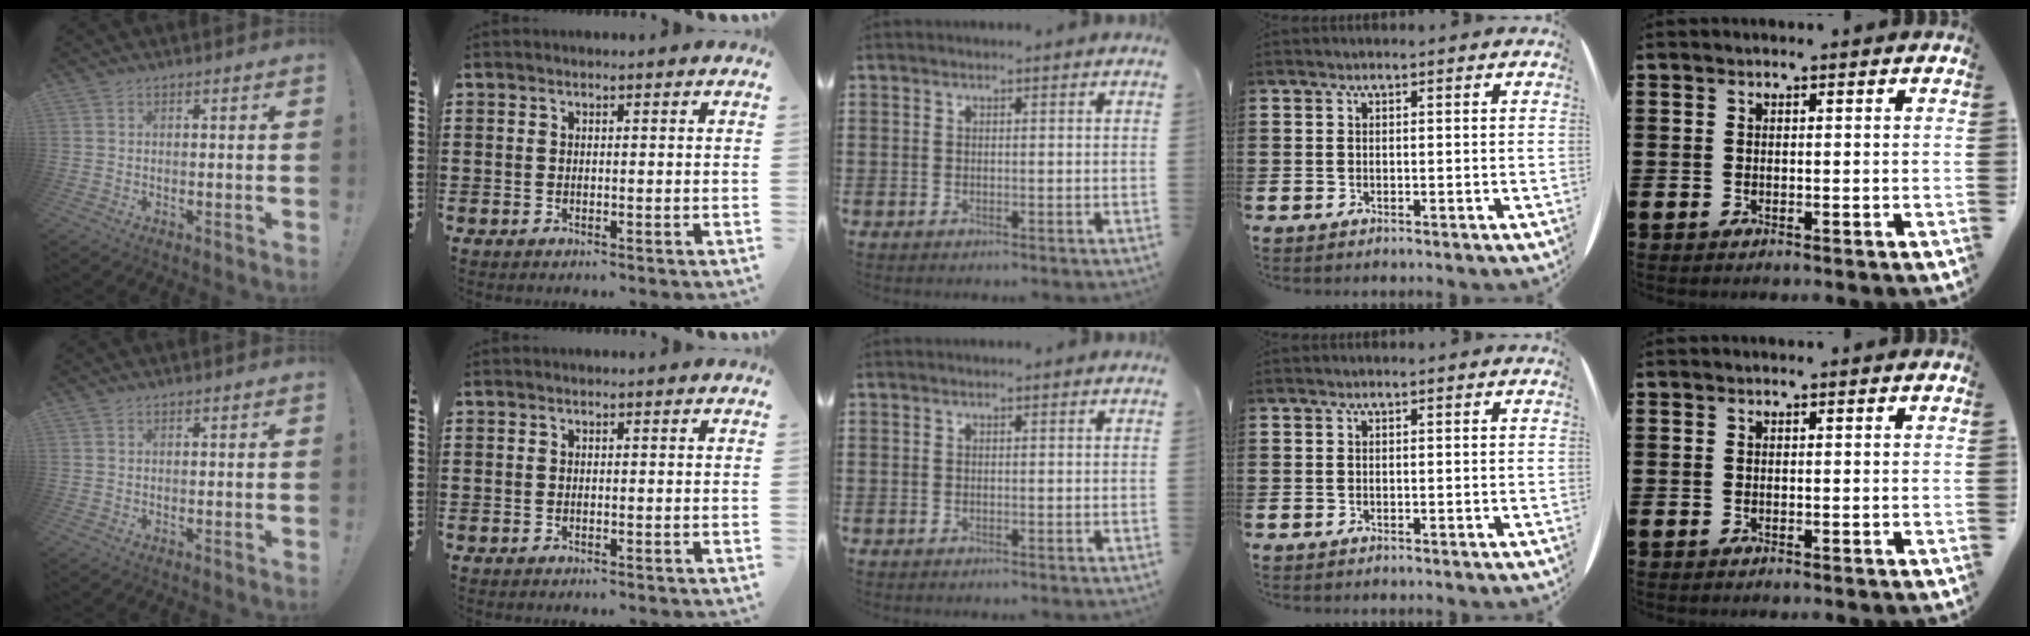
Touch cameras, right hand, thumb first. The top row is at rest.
{}